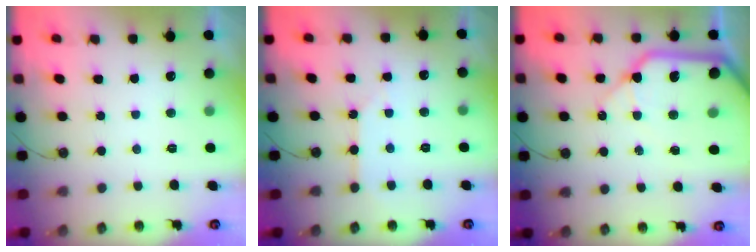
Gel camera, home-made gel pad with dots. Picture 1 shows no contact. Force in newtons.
{"total": 2.5, "press": 2.5, "slide": 0.2}
{"total": 17.3, "press": 17.1, "slide": 2.9}